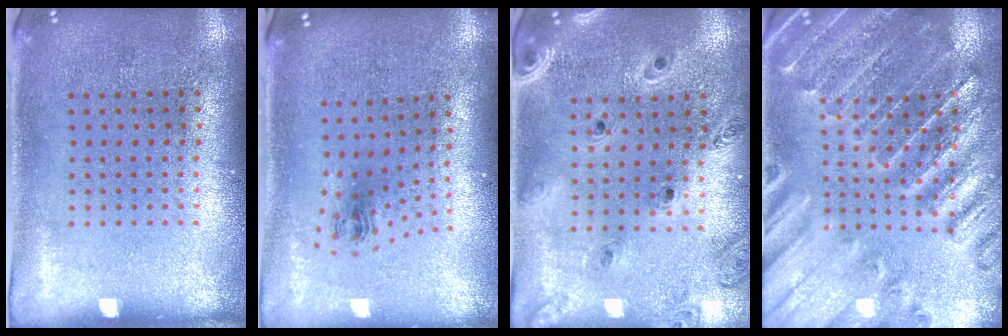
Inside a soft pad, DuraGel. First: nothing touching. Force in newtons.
{"total": 1.0, "press": 0.4, "slide": 0.9}
{"total": 1.4, "press": 1.3, "slide": 0.2}
{"total": 2.0, "press": 2.0, "slide": 0.1}